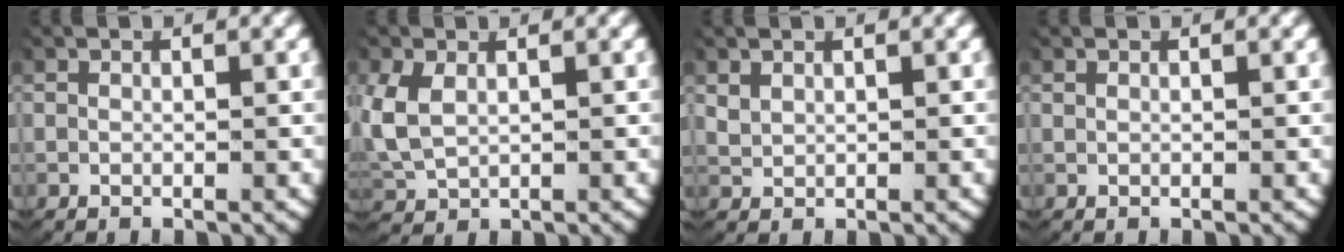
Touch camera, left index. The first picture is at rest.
{"total": 4.6, "force": [0.4, 3.9, 2.4], "torque": [-0.085, -0.017, 0.020]}
{"total": 1.2, "force": [0.7, 0.9, 0.4], "torque": [-0.017, -0.004, 0.024]}
{"total": 0.0}